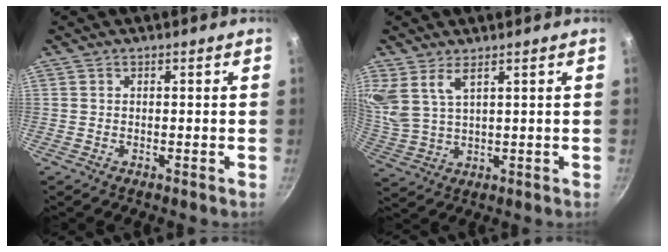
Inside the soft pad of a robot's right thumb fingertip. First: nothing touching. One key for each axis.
{"total": 7.6, "fx": 4.1, "fy": 3.2, "fz": 5.6, "tx": -0.132, "ty": -0.010, "tz": 0.095}